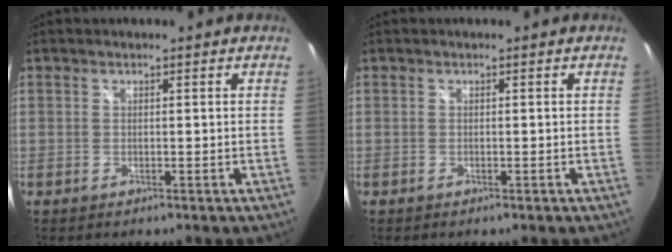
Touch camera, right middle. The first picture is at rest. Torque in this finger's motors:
{"motor_torque": [-0.35, 0.08, -0.01, 0.00]}